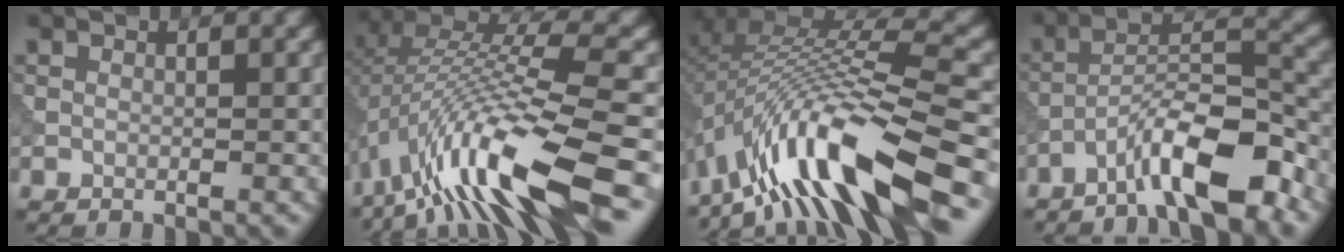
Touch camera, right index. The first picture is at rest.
{"total": 12.8, "force": [-5.8, 3.3, 10.9], "torque": [-0.209, 0.018, -0.096]}
{"total": 13.3, "force": [-7.7, 3.4, 10.2], "torque": [-0.189, 0.022, -0.126]}
{"total": 7.9, "force": [-5.2, 1.7, 5.7], "torque": [-0.094, 0.020, -0.092]}